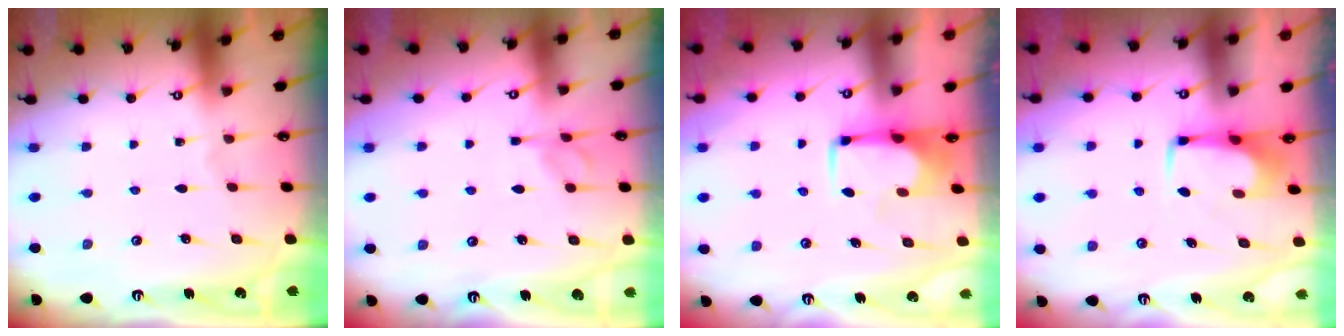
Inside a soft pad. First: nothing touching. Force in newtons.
{"total": 4.1, "press": 4.0, "slide": 0.6}
{"total": 1.1, "press": 1.1, "slide": 0.1}
{"total": 2.0, "press": 1.9, "slide": 0.6}